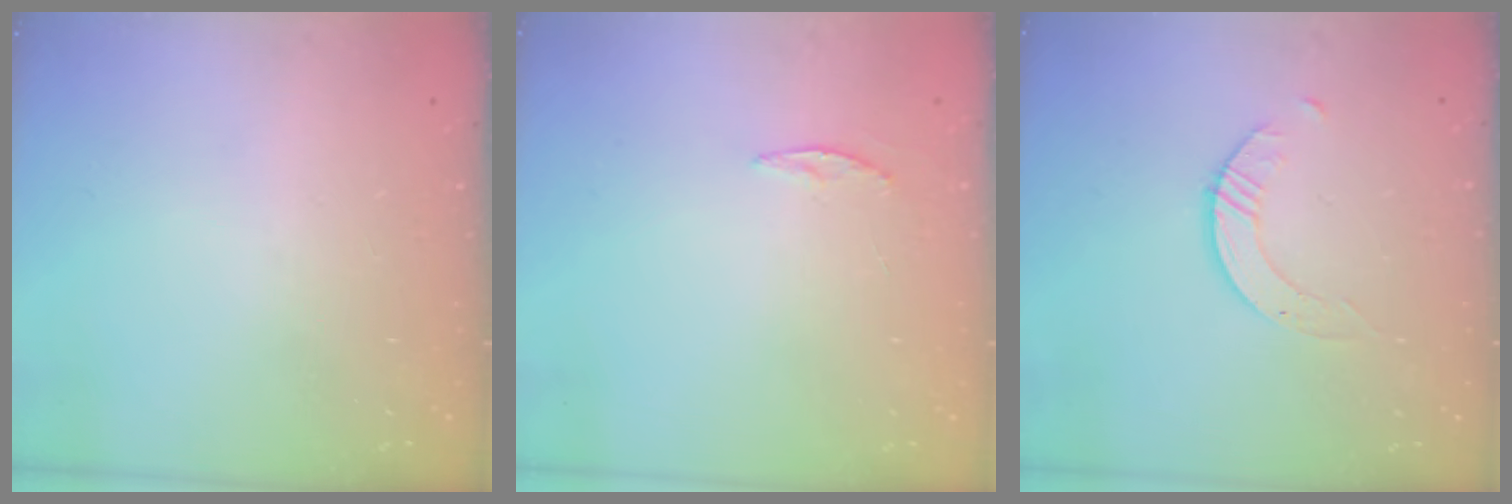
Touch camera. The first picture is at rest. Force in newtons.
{"total": 3.3, "press": 3.3, "slide": 0.4}
{"total": 1.7, "press": 1.7, "slide": 0.2}